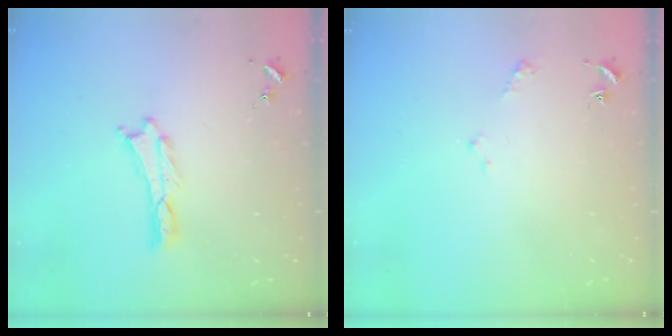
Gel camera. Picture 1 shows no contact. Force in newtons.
{"total": 1.6, "press": 1.6, "slide": 0.2}